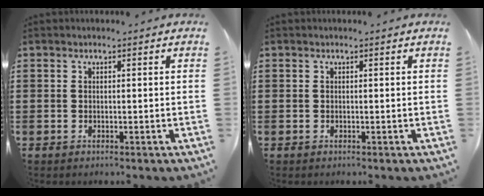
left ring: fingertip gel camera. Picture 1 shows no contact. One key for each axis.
{"total": 0.0}